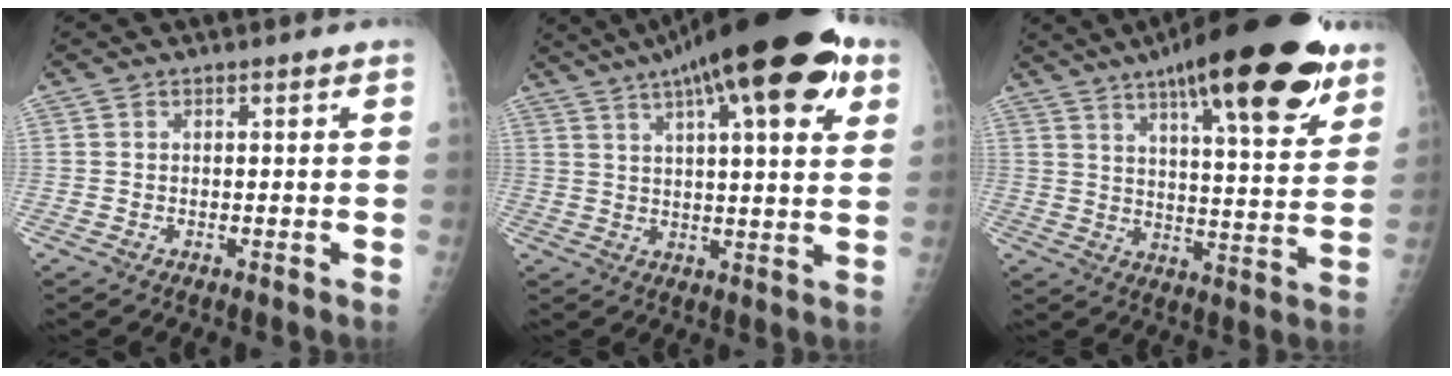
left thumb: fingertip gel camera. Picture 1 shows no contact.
{"total": 23.6, "force": [12.8, 6.5, 18.7], "torque": [-0.271, 0.004, 0.186]}
{"total": 25.0, "force": [15.3, 6.4, 18.7], "torque": [-0.253, -0.040, 0.224]}